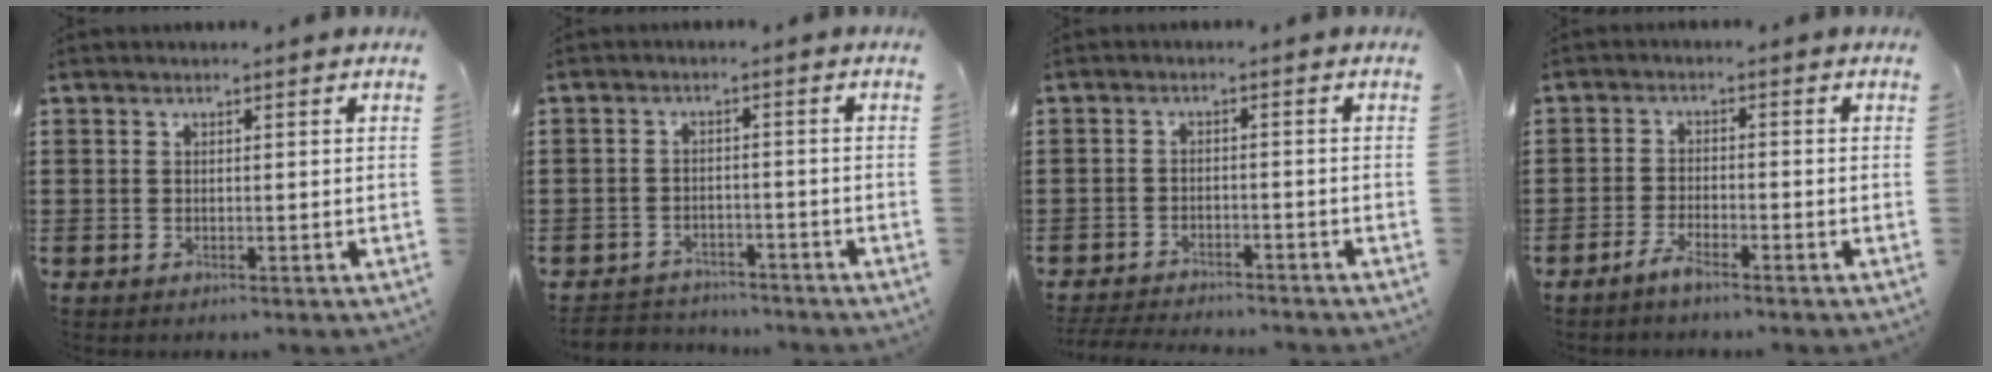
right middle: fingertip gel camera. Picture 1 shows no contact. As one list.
[{"total": 2.9, "force": [-2.8, 0.6, -0.2], "torque": [-0.004, -0.001, -0.062]}, {"total": 3.0, "force": [-3.0, 0.2, 0.3], "torque": [-0.008, 0.000, -0.063]}, {"total": 2.6, "force": [-2.2, 0.1, 1.4], "torque": [-0.038, 0.001, -0.046]}]